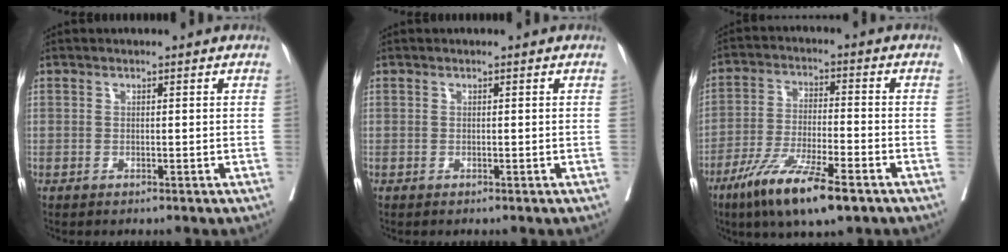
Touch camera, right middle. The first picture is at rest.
{"total": 0.0}
{"total": 12.3, "force": [-7.7, 1.8, 9.5], "torque": [-0.181, -0.029, -0.133]}